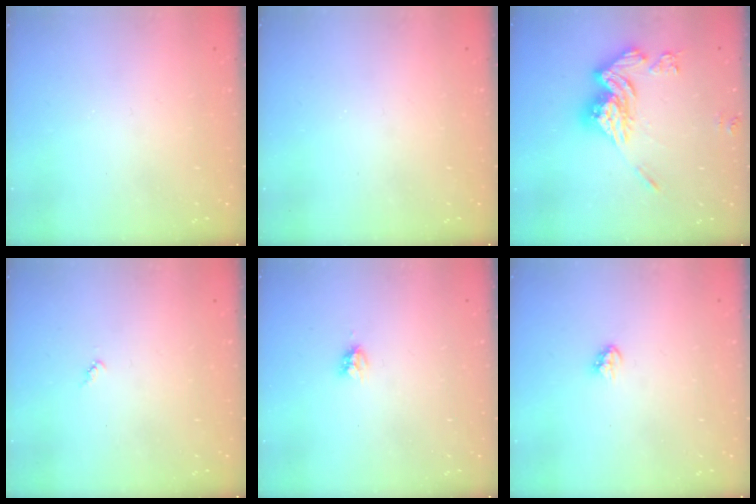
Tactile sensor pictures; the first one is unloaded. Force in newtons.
{"total": 0.0}
{"total": 17.1, "press": 17.0, "slide": 1.9}
{"total": 3.3, "press": 3.3, "slide": 0.2}
{"total": 3.7, "press": 3.7, "slide": 0.1}
{"total": 3.4, "press": 3.4, "slide": 0.1}